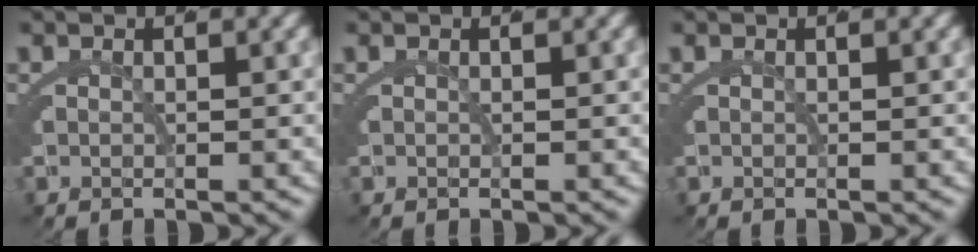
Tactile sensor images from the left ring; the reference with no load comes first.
{"total": 0.0}
{"total": 0.0}